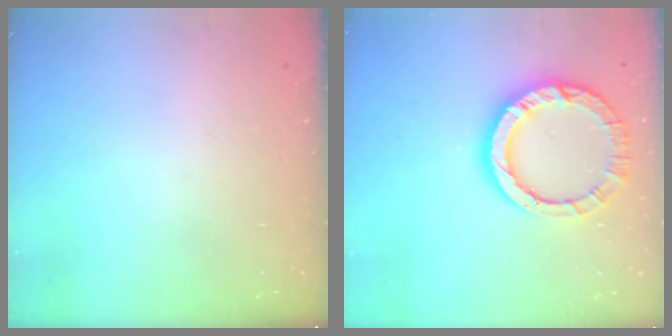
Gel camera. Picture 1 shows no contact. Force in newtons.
{"total": 13.3, "press": 13.2, "slide": 1.4}